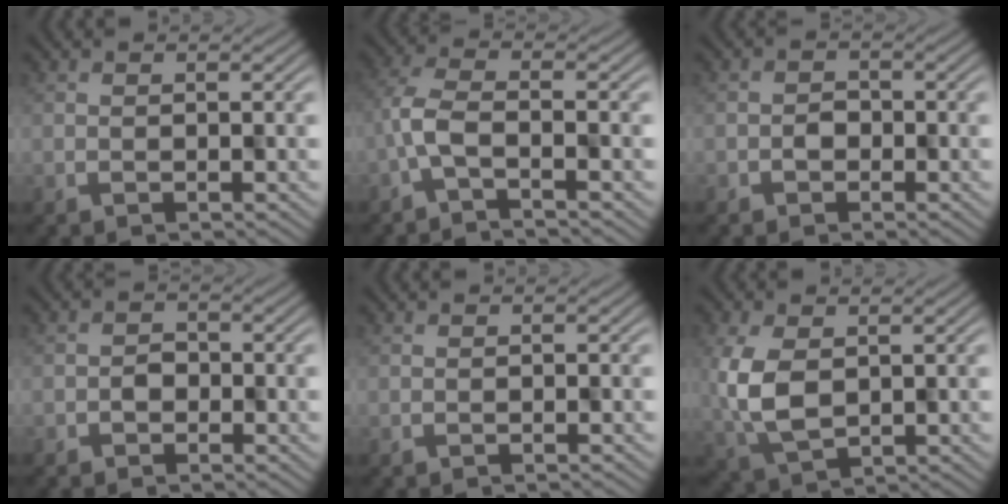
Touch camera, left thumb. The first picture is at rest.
{"total": 4.4, "force": [-2.0, 1.4, 3.6], "torque": [-0.078, 0.003, -0.052]}
{"total": 1.2, "force": [-0.3, 1.1, 0.3], "torque": [-0.004, 0.002, -0.009]}
{"total": 1.2, "force": [-0.4, 1.1, 0.3], "torque": [-0.004, 0.002, -0.011]}
{"total": 0.0}
{"total": 7.6, "force": [0.4, 5.1, 5.6], "torque": [-0.145, -0.023, 0.015]}